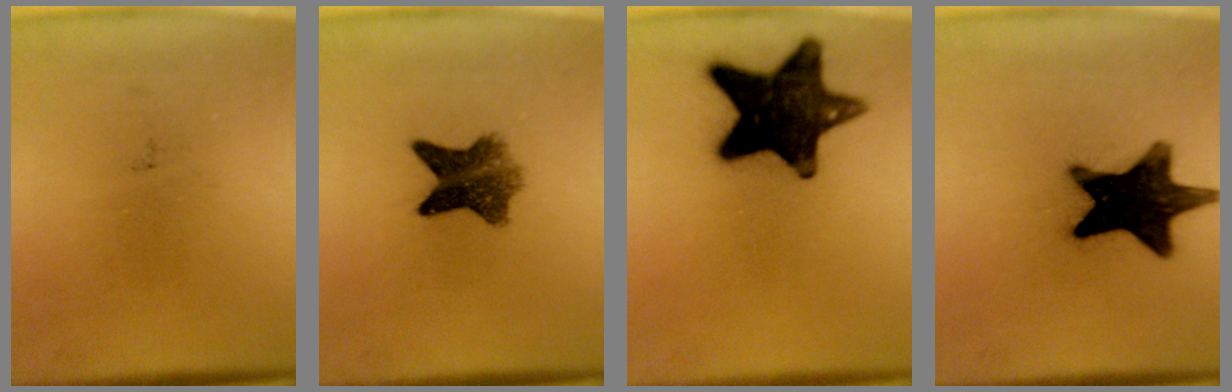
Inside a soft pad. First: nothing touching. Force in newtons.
{"total": 6.9}
{"total": 15.8}
{"total": 17.2}